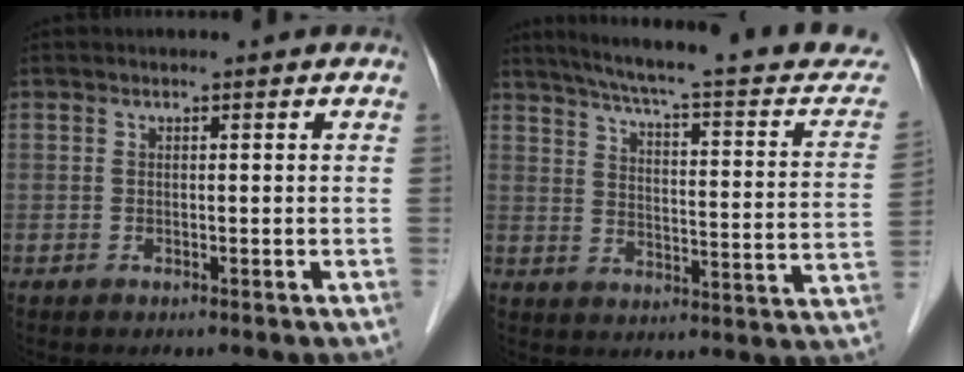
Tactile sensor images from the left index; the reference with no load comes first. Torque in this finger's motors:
{"motor_torque": [-0.53, -0.80, 0.23, 0.08]}